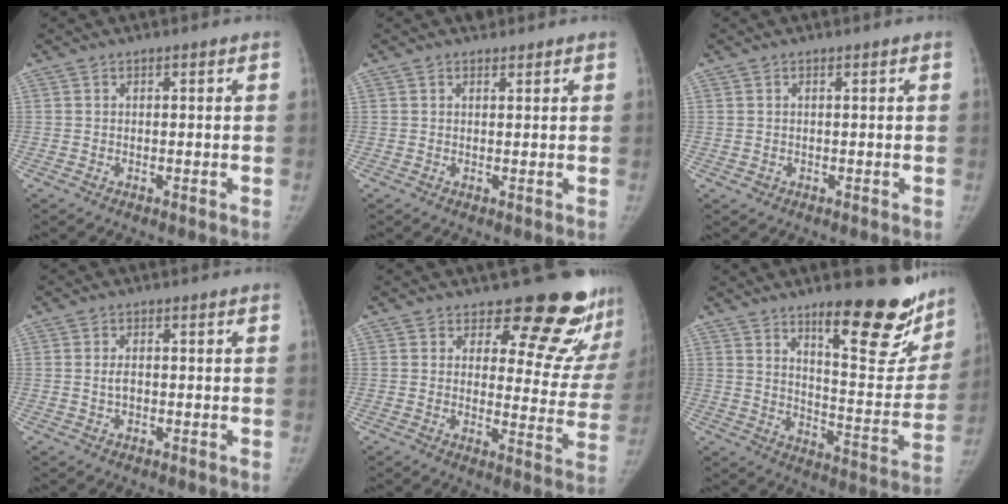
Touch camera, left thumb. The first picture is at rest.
{"total": 1.2, "force": [1.0, 0.7, 0.2], "torque": [0.002, -0.005, 0.012]}
{"total": 0.9, "force": [0.1, 0.8, 0.5], "torque": [-0.008, -0.001, 0.005]}
{"total": 1.9, "force": [-0.3, 1.1, 1.4], "torque": [-0.023, 0.003, -0.004]}
{"total": 15.4, "force": [13.5, 5.6, 4.7], "torque": [0.007, -0.127, 0.144]}
{"total": 20.7, "force": [13.9, 6.3, 14.0], "torque": [-0.130, -0.104, 0.200]}